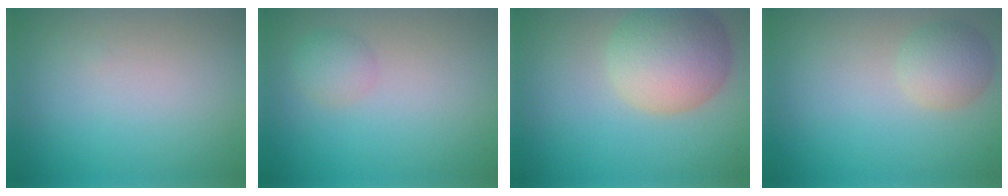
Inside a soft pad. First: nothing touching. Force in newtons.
{"total": 1.6, "press": 1.6, "slide": 0.1}
{"total": 7.0, "press": 6.9, "slide": 0.6}
{"total": 2.7, "press": 2.7, "slide": 0.1}